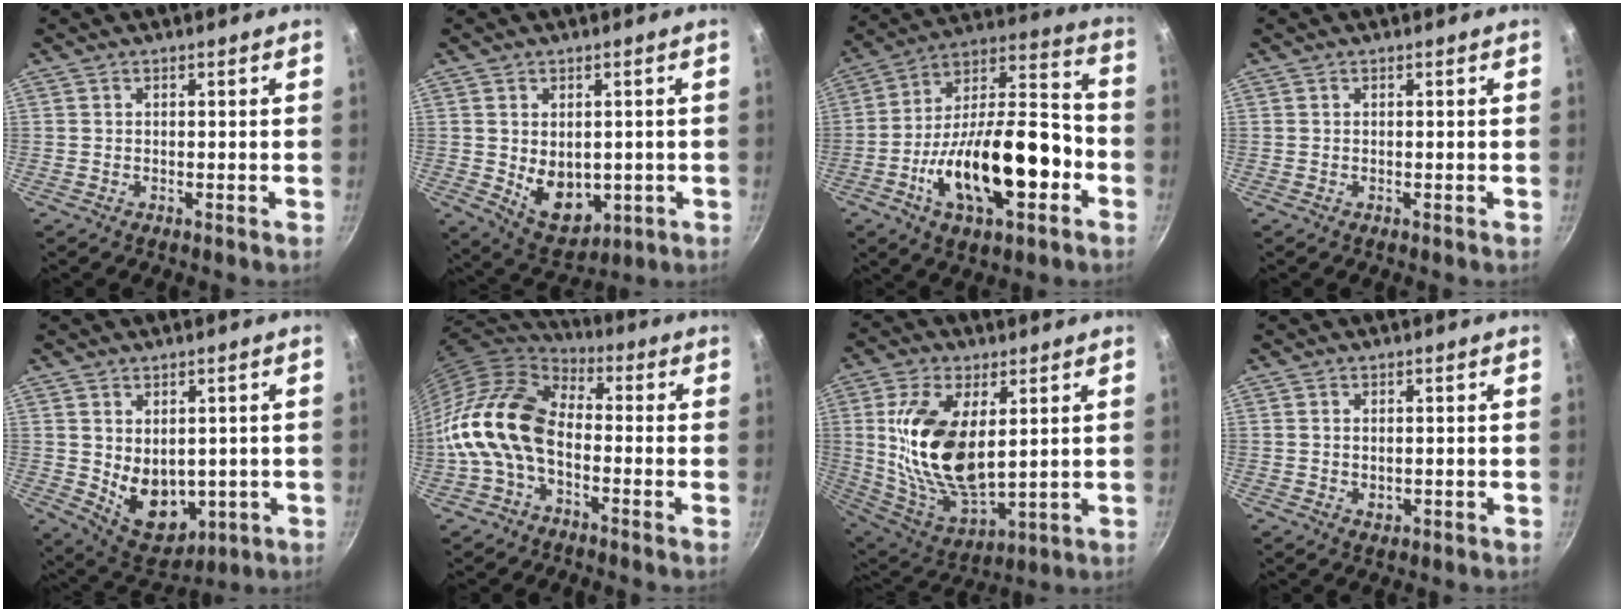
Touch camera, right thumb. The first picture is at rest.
{"total": 9.4, "force": [-0.5, 6.7, 6.5], "torque": [-0.078, -0.015, 0.016]}
{"total": 24.3, "force": [-7.5, 11.0, 20.3], "torque": [-0.311, 0.053, -0.123]}
{"total": 0.0}
{"total": 10.9, "force": [0.1, 7.8, 7.6], "torque": [-0.090, -0.024, 0.030]}
{"total": 14.6, "force": [-3.4, 9.3, 10.7], "torque": [-0.184, 0.043, -0.087]}
{"total": 18.8, "force": [3.7, 9.7, 15.6], "torque": [-0.292, -0.025, 0.083]}
{"total": 1.8, "force": [0.1, 1.2, 1.3], "torque": [-0.019, -0.002, 0.002]}